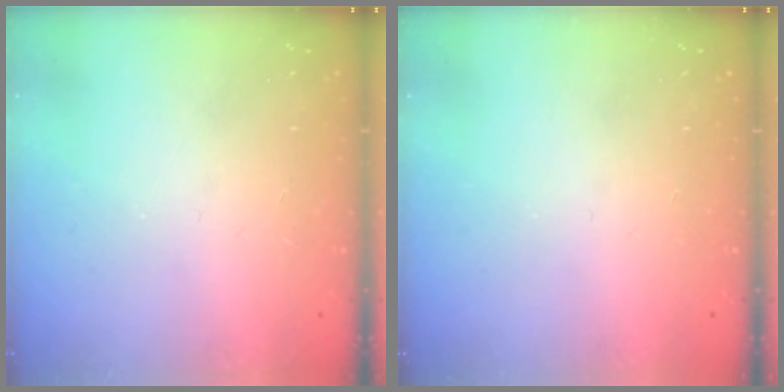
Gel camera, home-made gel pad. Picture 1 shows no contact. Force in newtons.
{"total": 0.0}